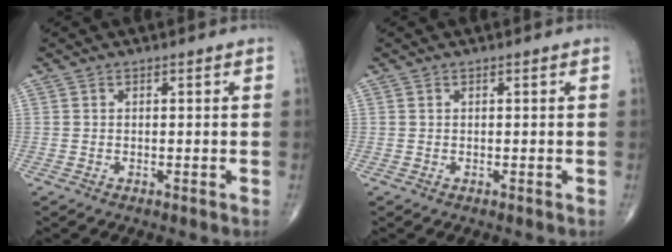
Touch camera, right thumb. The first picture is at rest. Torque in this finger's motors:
{"motor_torque": [0.11, -0.02, -0.14, -0.07, 0.01]}